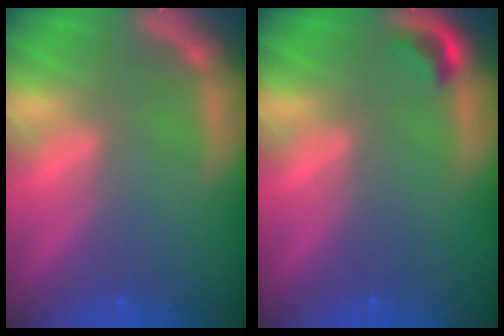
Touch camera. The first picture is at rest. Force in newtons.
{"total": 1.4}